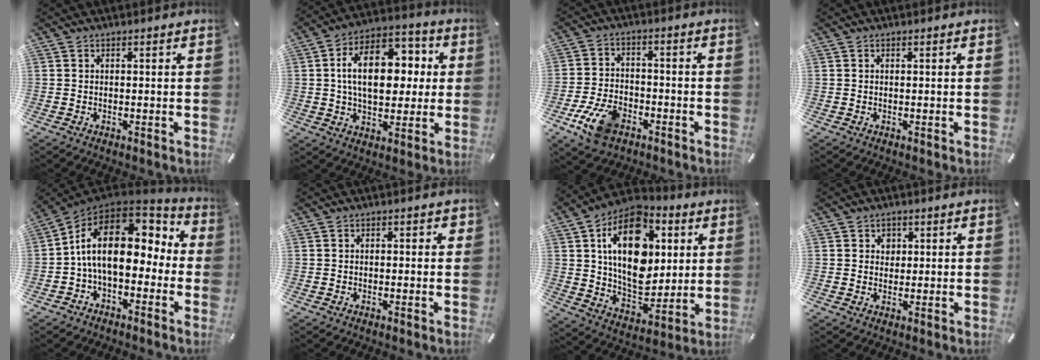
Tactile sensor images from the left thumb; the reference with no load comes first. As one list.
[{"total": 17.2, "force": [2.3, 11.0, 13.1], "torque": [-0.218, 0.006, 0.038]}, {"total": 10.4, "force": [-5.5, 6.1, 6.3], "torque": [-0.134, 0.022, -0.098]}, {"total": 0.0}, {"total": 16.8, "force": [1.7, 9.6, 13.6], "torque": [-0.264, -0.006, 0.030]}, {"total": 1.0, "force": [-0.4, 0.7, 0.5], "torque": [-0.009, 0.006, -0.010]}, {"total": 21.3, "force": [6.0, 14.4, 14.5], "torque": [-0.251, -0.026, 0.104]}, {"total": 2.6, "force": [0.7, 2.4, 0.5], "torque": [0.002, -0.001, 0.006]}]